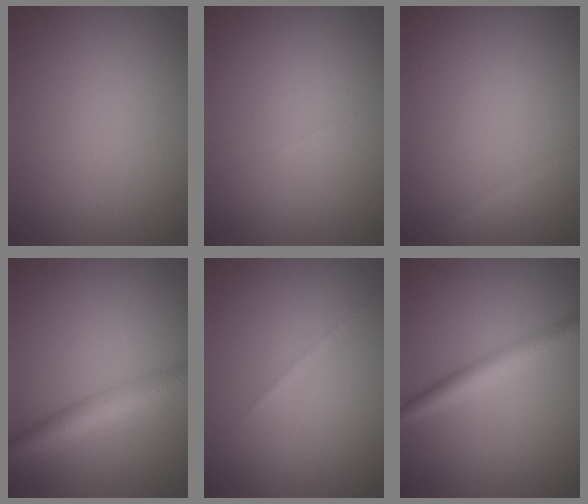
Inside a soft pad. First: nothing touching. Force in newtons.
{"total": 0.0}
{"total": 1.1, "press": 1.1, "slide": 0.0}
{"total": 4.2, "press": 4.2, "slide": 0.2}
{"total": 0.7, "press": 0.7, "slide": 0.0}
{"total": 3.5, "press": 3.5, "slide": 0.0}